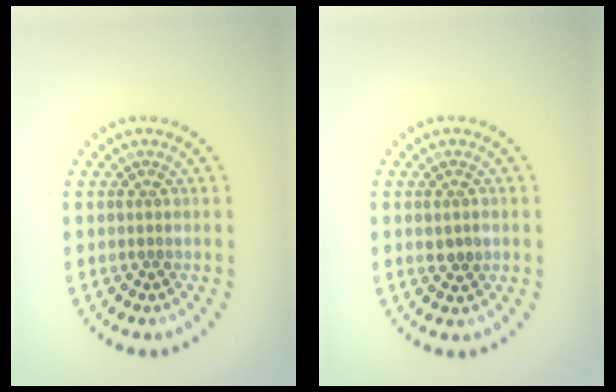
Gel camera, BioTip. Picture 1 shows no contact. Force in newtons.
{"total": 1.4, "press": 1.4, "slide": 0.2}